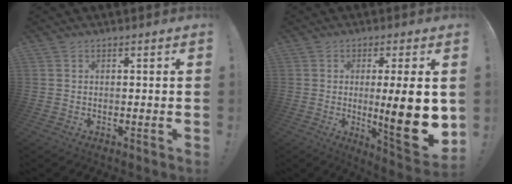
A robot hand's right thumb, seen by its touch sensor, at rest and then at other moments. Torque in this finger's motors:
{"motor_torque": [0.65, 0.84, 1.12, 0.45, 0.16]}